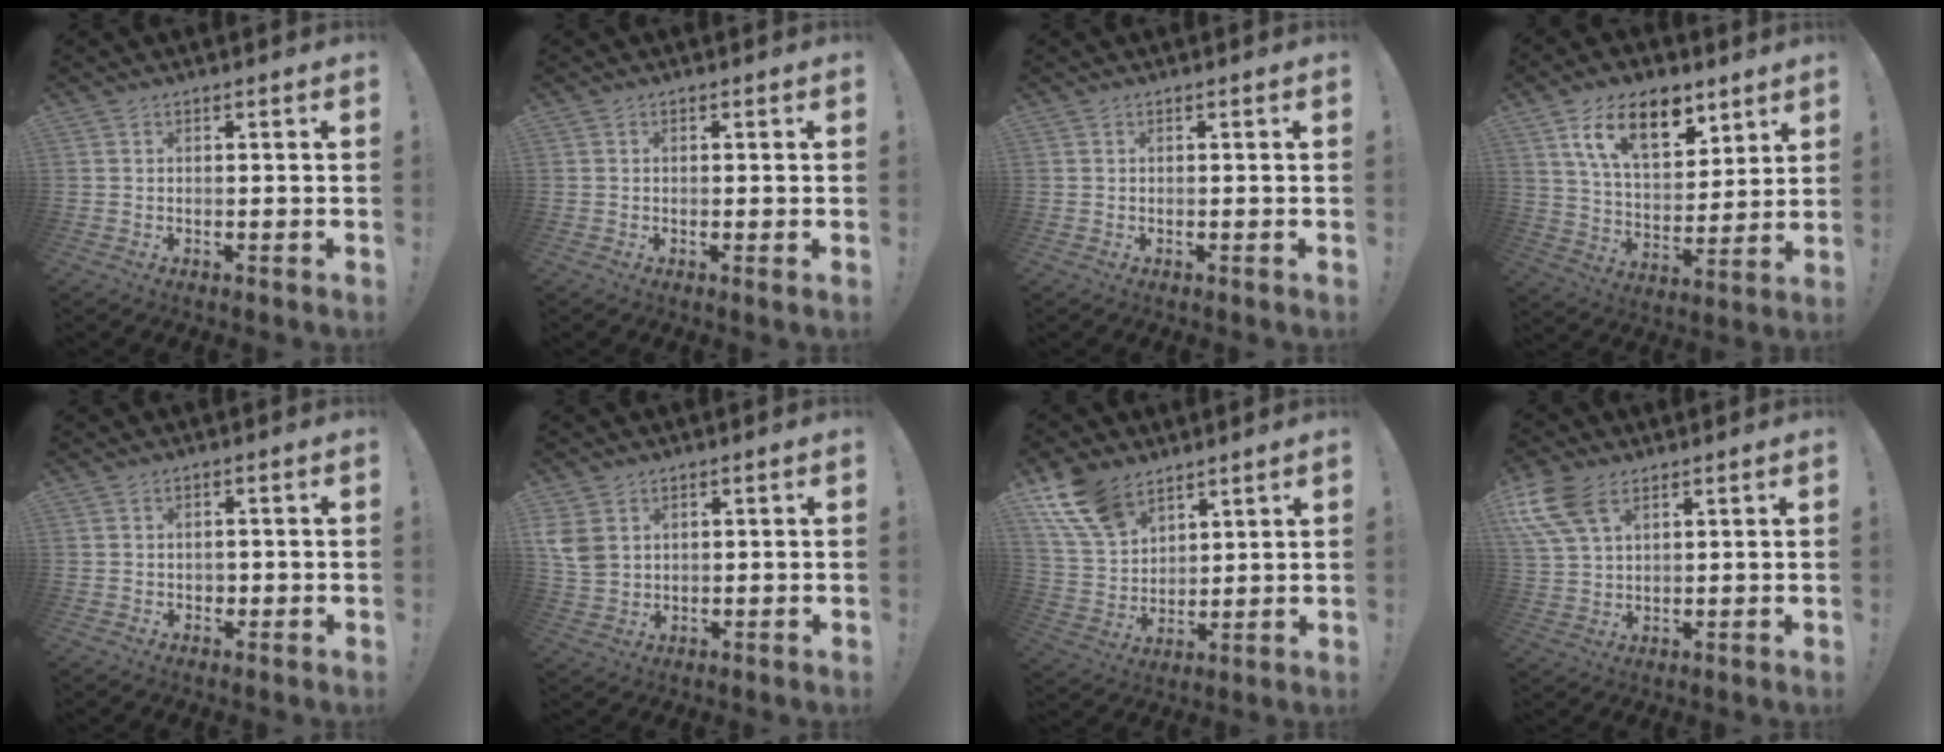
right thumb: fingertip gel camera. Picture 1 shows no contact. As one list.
[{"total": 0.8, "force": [0.1, -0.1, 0.8], "torque": [-0.012, -0.004, 0.001]}, {"total": 0.0}, {"total": 17.0, "force": [9.6, 8.8, 10.9], "torque": [-0.178, -0.038, 0.172]}, {"total": 1.4, "force": [-0.4, 1.2, 0.5], "torque": [-0.013, 0.004, -0.006]}, {"total": 6.5, "force": [2.6, 4.9, 3.4], "torque": [-0.080, -0.007, 0.052]}, {"total": 14.1, "force": [9.4, 8.1, 6.7], "torque": [-0.132, -0.043, 0.183]}, {"total": 11.8, "force": [5.7, 6.9, 7.7], "torque": [-0.153, -0.017, 0.109]}]